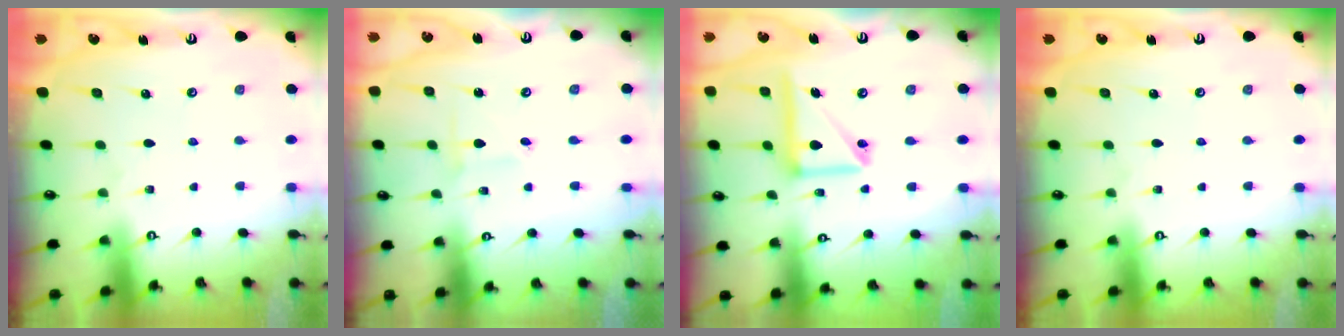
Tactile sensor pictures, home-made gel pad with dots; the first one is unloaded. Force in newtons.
{"total": 1.4, "press": 1.4, "slide": 0.1}
{"total": 13.5, "press": 13.4, "slide": 1.5}
{"total": 0.0}